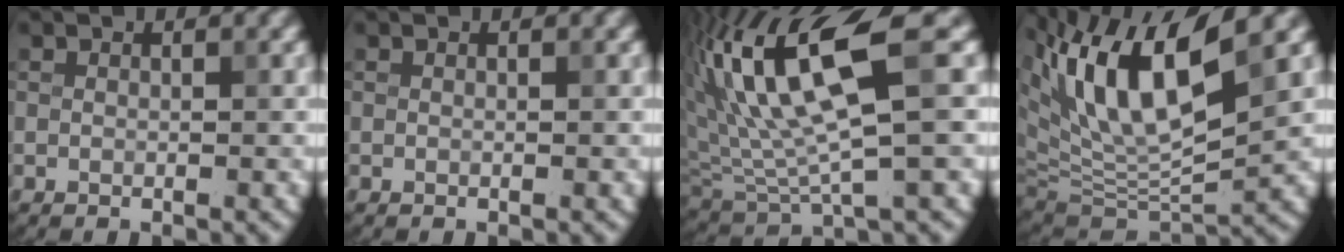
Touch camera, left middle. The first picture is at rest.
{"total": 0.0}
{"total": 11.2, "force": [4.1, 2.9, 10.0], "torque": [-0.192, 0.010, 0.085]}
{"total": 12.4, "force": [5.3, 4.3, 10.4], "torque": [-0.186, 0.012, 0.094]}